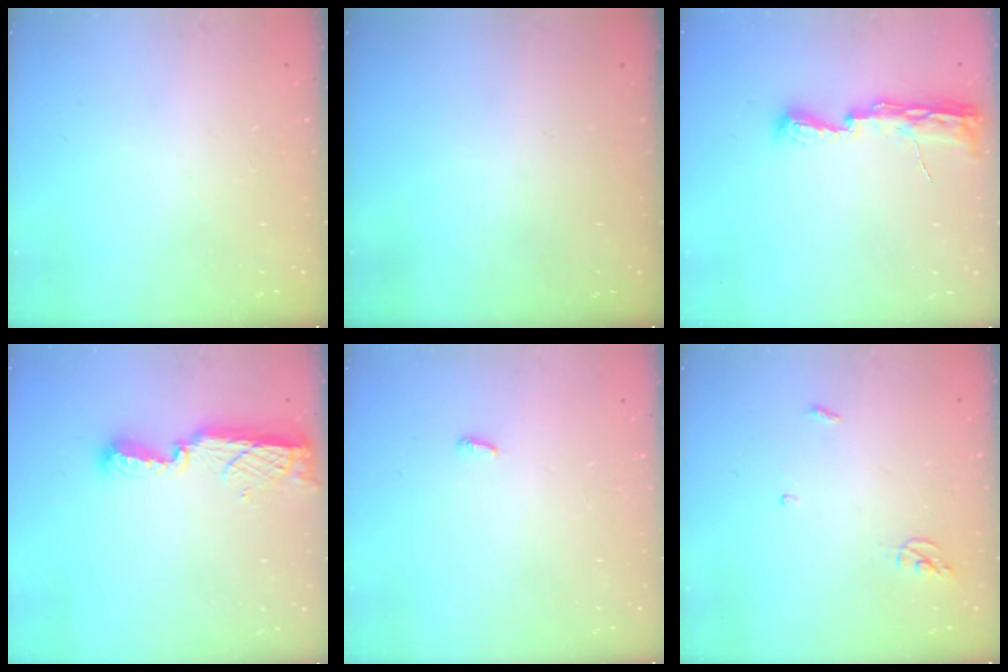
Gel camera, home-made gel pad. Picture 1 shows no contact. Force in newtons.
{"total": 0.0}
{"total": 8.0, "press": 8.0, "slide": 0.7}
{"total": 8.5, "press": 8.4, "slide": 0.8}
{"total": 2.9, "press": 2.9, "slide": 0.2}
{"total": 3.8, "press": 3.8, "slide": 0.3}